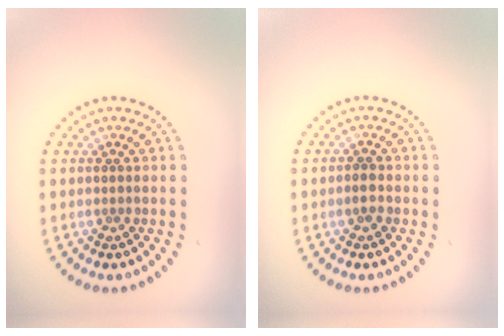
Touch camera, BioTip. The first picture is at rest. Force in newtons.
{"total": 1.3, "press": 1.2, "slide": 0.4}